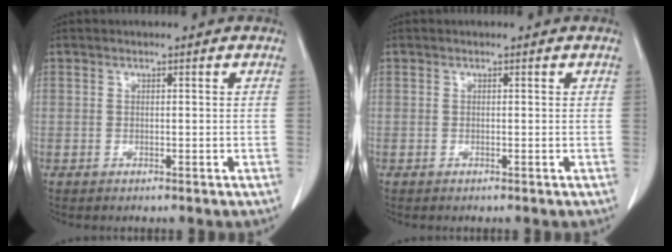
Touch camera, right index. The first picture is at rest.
{"total": 0.0}